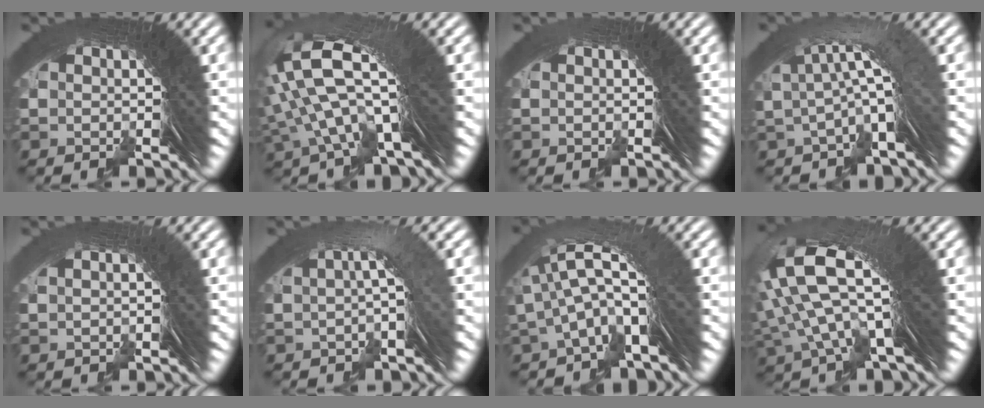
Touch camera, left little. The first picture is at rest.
{"total": 8.0, "force": [2.2, 3.6, 6.8], "torque": [-0.151, 0.005, 0.029]}
{"total": 0.6, "force": [-0.4, -0.4, -0.4], "torque": [0.010, 0.004, -0.007]}
{"total": 2.3, "force": [-0.3, -0.4, 2.3], "torque": [-0.030, 0.015, -0.004]}
{"total": 1.2, "force": [0.3, -1.2, -0.3], "torque": [0.004, 0.013, 0.007]}
{"total": 2.0, "force": [0.2, -1.0, 1.7], "torque": [-0.028, 0.014, 0.006]}
{"total": 4.6, "force": [0.3, 1.6, 4.3], "torque": [-0.089, 0.005, 0.006]}
{"total": 8.9, "force": [2.0, 4.4, 7.4], "torque": [-0.156, 0.000, 0.027]}